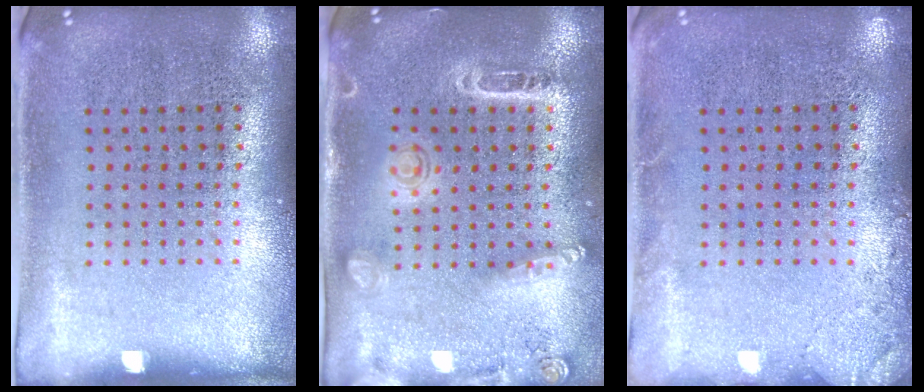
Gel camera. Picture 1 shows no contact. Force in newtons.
{"total": 1.5, "press": 1.4, "slide": 0.6}
{"total": 1.4, "press": 1.4, "slide": 0.3}